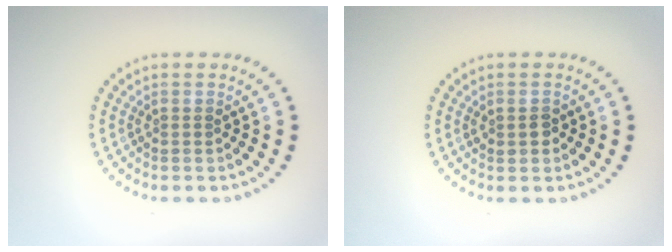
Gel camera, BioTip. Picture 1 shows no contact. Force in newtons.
{"total": 1.3, "press": 1.3, "slide": 0.2}